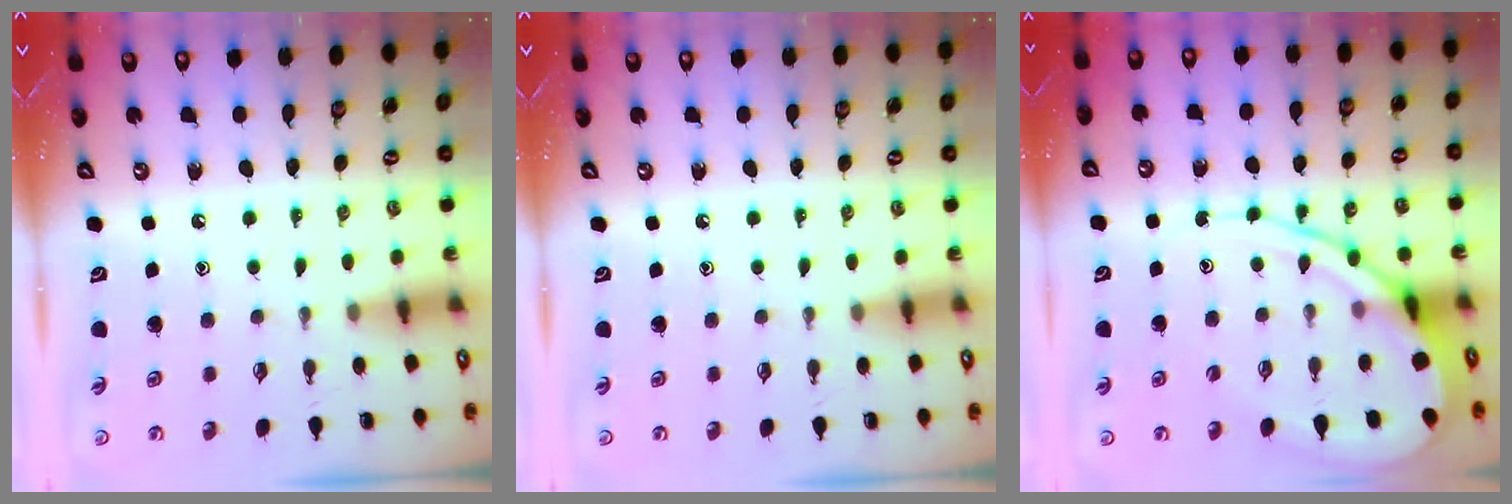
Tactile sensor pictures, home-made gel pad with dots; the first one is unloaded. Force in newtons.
{"total": 0.0}
{"total": 12.0, "press": 12.0, "slide": 0.9}